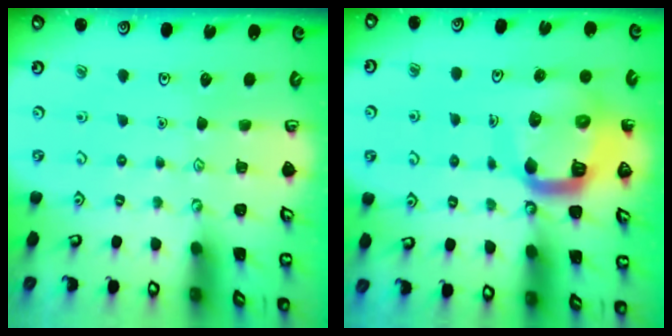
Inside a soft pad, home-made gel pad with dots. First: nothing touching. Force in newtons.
{"total": 14.2, "press": 14.1, "slide": 1.7}